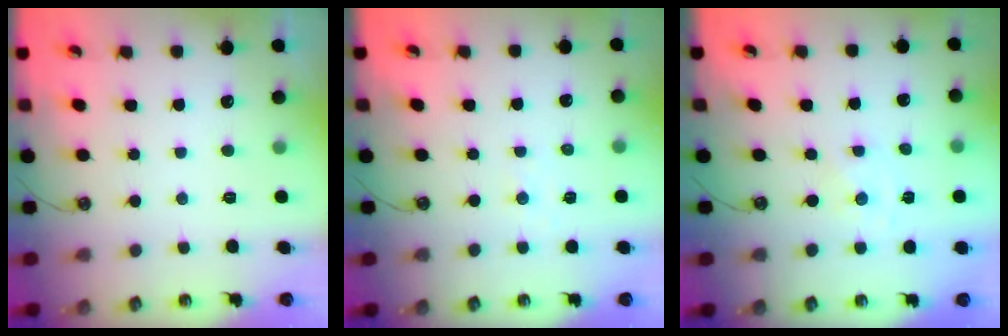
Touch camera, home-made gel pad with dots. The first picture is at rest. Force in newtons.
{"total": 2.9, "press": 2.9, "slide": 0.4}
{"total": 0.0}